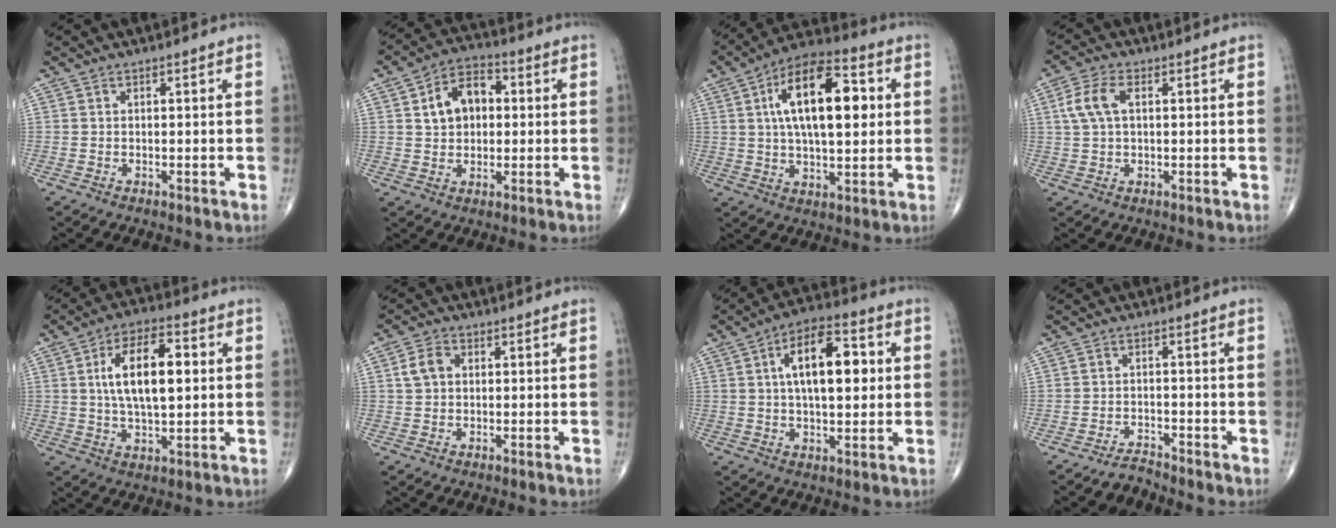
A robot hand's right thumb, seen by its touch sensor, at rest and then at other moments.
{"total": 9.6, "force": [1.9, 6.7, 6.7], "torque": [-0.089, 0.015, 0.025]}
{"total": 18.6, "force": [3.8, 8.5, 16.1], "torque": [-0.248, 0.014, 0.056]}
{"total": 6.0, "force": [1.3, 3.2, 4.9], "torque": [-0.116, 0.014, 0.025]}
{"total": 13.7, "force": [2.2, 6.3, 12.0], "torque": [-0.195, 0.006, 0.036]}
{"total": 4.2, "force": [0.8, 3.2, 2.6], "torque": [-0.047, 0.009, 0.013]}
{"total": 14.4, "force": [2.7, 6.8, 12.4], "torque": [-0.180, 0.011, 0.038]}
{"total": 2.2, "force": [-2.2, 0.3, -0.5], "torque": [0.011, 0.010, -0.041]}